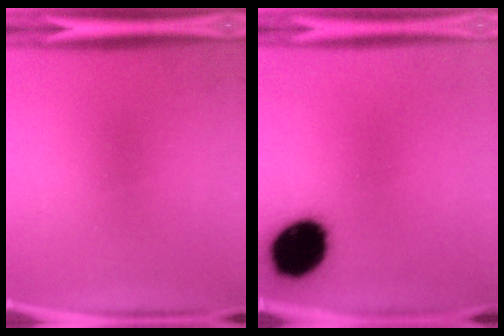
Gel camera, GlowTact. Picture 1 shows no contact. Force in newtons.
{"total": 14.6}